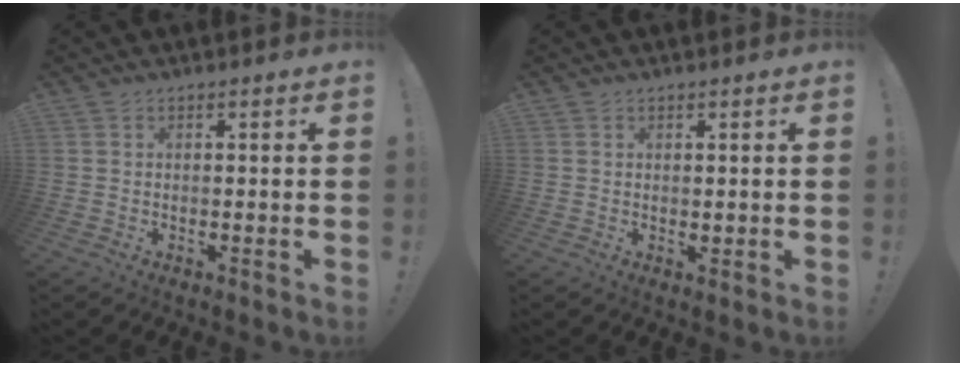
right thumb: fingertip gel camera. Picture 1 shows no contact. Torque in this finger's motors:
{"motor_torque": [0.10, 0.01, -0.04, 0.16, -0.01]}